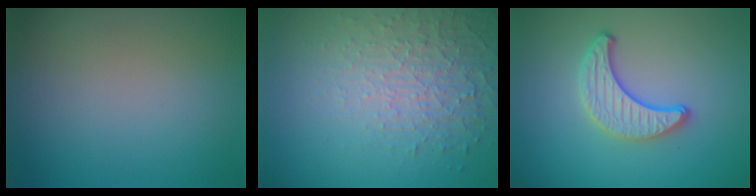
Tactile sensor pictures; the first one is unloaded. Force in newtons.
{"total": 5.3, "press": 3.4, "slide": 4.1}
{"total": 3.5, "press": 3.2, "slide": 1.5}